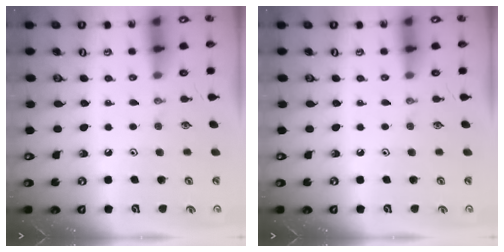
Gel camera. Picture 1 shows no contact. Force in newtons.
{"total": 0.0}